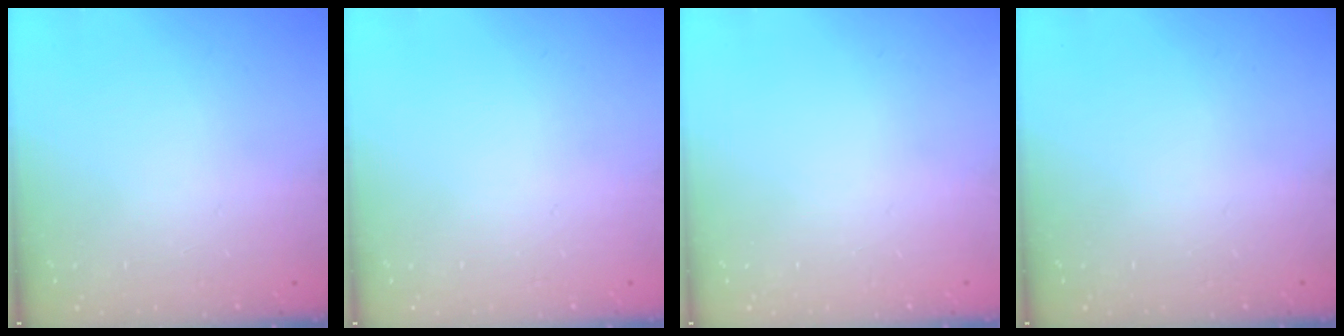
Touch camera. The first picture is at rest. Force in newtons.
{"total": 0.0}
{"total": 0.0}
{"total": 0.0}